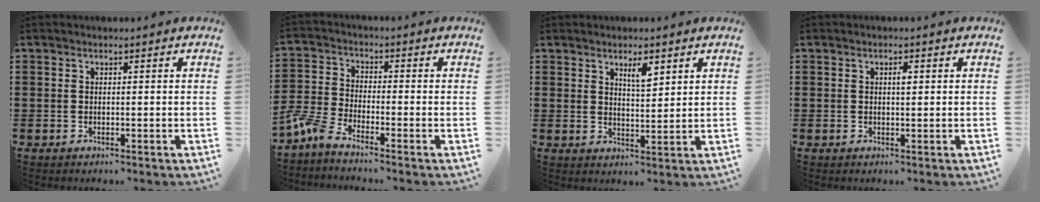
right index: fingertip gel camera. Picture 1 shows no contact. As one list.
[{"total": 4.4, "force": [-4.0, 0.4, 1.8], "torque": [-0.069, -0.011, -0.086]}, {"total": 3.5, "force": [2.3, 1.1, 2.4], "torque": [-0.036, -0.001, 0.037]}, {"total": 1.3, "force": [0.3, 0.4, 1.2], "torque": [-0.017, -0.001, 0.002]}]